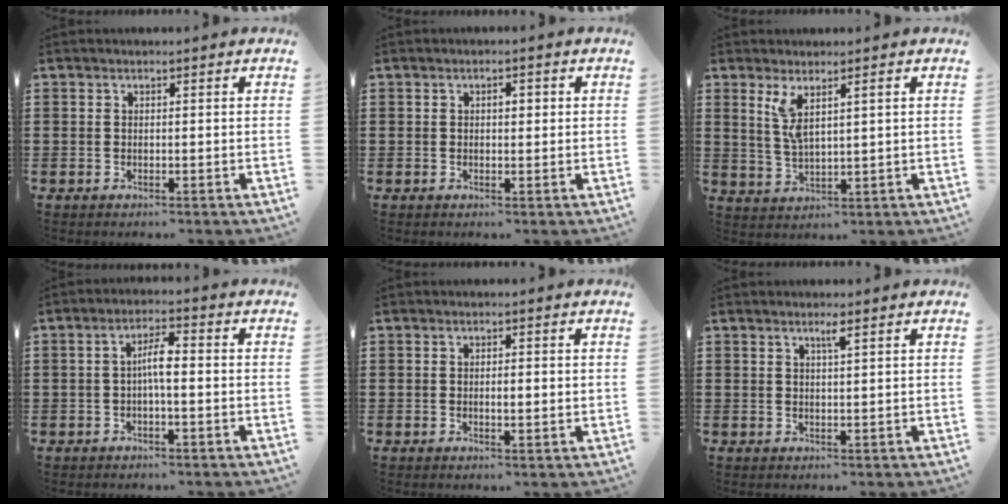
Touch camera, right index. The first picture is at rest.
{"total": 1.5, "force": [0.2, 0.7, 1.3], "torque": [-0.026, 0.007, 0.002]}
{"total": 4.2, "force": [1.7, 1.1, 3.7], "torque": [-0.086, -0.001, 0.027]}
{"total": 4.0, "force": [-0.4, 0.9, 3.8], "torque": [-0.070, 0.006, -0.010]}
{"total": 1.6, "force": [0.0, 0.5, 1.5], "torque": [-0.029, 0.000, -0.001]}
{"total": 1.6, "force": [0.9, -0.1, 1.3], "torque": [-0.027, -0.001, 0.015]}